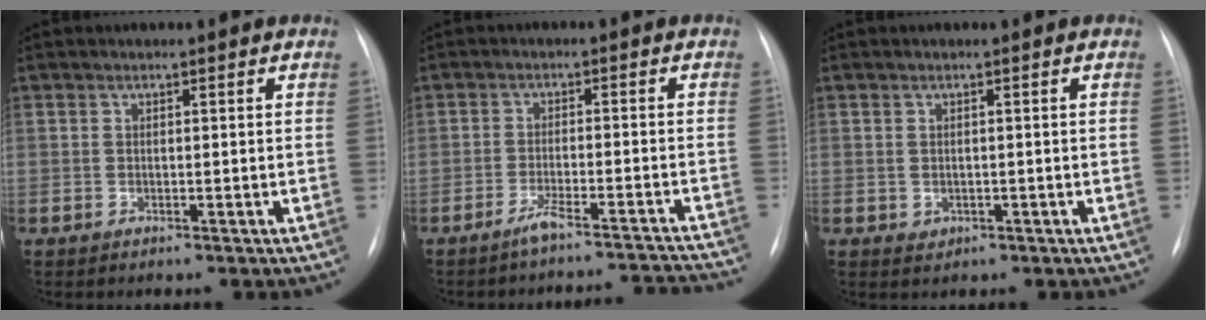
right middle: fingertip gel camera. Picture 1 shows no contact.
{"total": 11.3, "force": [-11.1, -0.6, 2.2], "torque": [-0.007, 0.011, -0.143]}
{"total": 1.0, "force": [-0.2, 0.9, 0.4], "torque": [-0.009, -0.002, 0.004]}